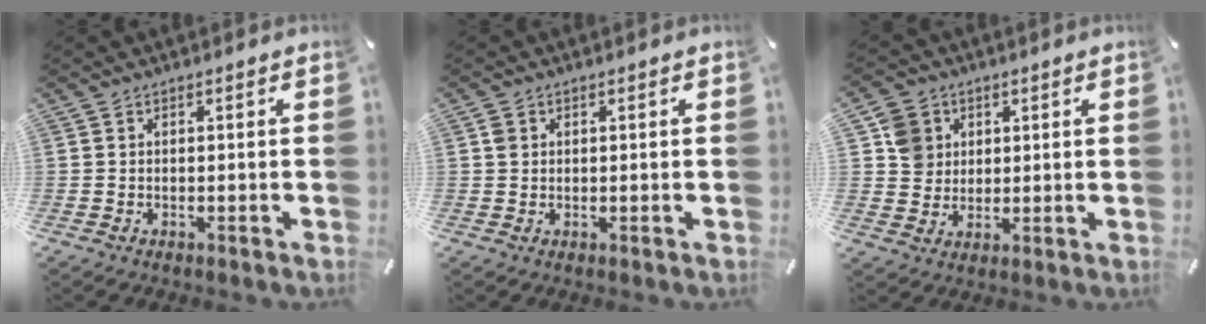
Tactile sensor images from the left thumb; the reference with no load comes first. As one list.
[{"total": 1.5, "force": [0.4, 1.4, 0.2], "torque": [0.002, 0.004, 0.003]}, {"total": 7.1, "force": [2.0, 6.7, 1.5], "torque": [-0.016, 0.003, 0.039]}]